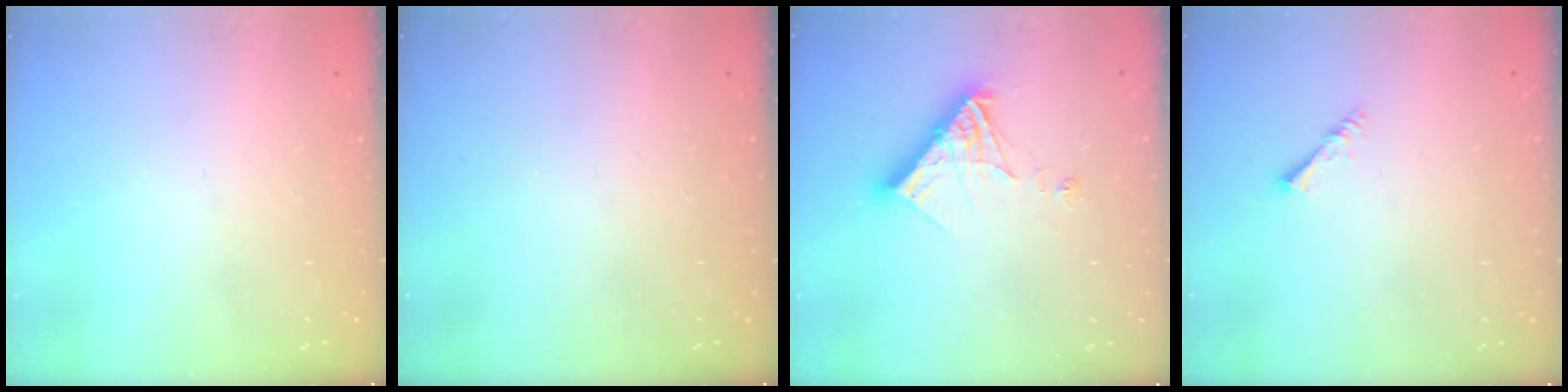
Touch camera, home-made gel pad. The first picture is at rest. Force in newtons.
{"total": 0.0}
{"total": 12.6, "press": 12.6, "slide": 1.4}
{"total": 1.6, "press": 1.5, "slide": 0.3}